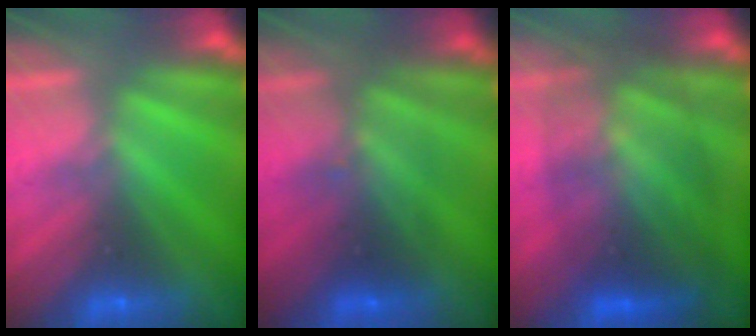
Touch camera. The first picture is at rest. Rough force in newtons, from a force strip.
{"total": 2.3}
{"total": 10.8}